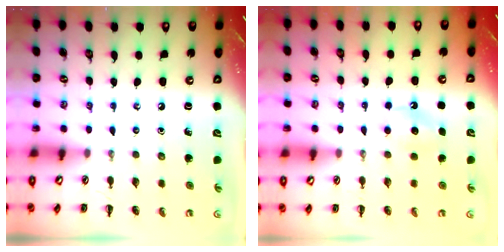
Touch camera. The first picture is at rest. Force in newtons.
{"total": 6.7, "press": 6.5, "slide": 1.6}